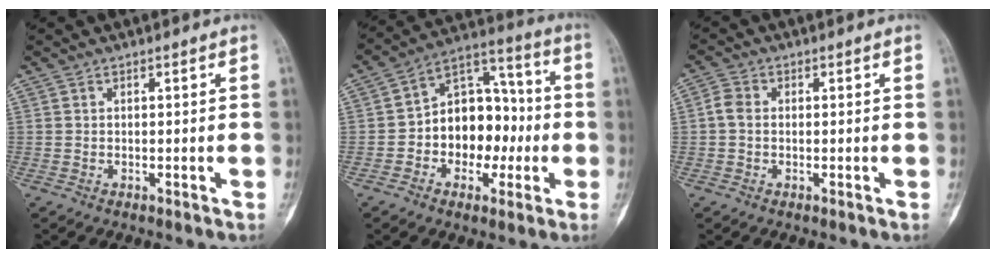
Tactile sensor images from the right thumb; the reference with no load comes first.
{"total": 14.8, "force": [-2.1, 10.7, 10.1], "torque": [-0.105, 0.052, -0.039]}
{"total": 2.9, "force": [-0.1, 2.3, 1.8], "torque": [-0.036, 0.007, -0.009]}